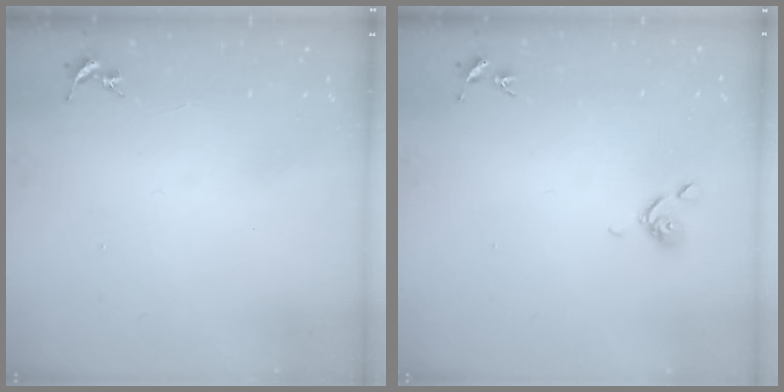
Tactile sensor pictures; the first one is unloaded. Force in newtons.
{"total": 6.4, "press": 6.2, "slide": 1.3}